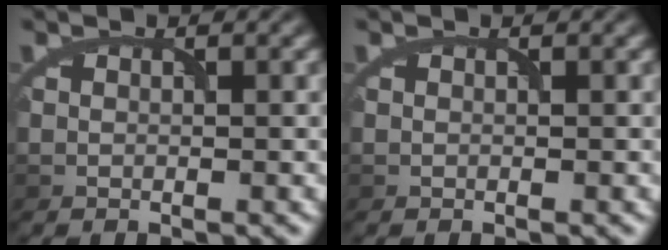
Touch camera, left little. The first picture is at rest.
{"total": 0.0}